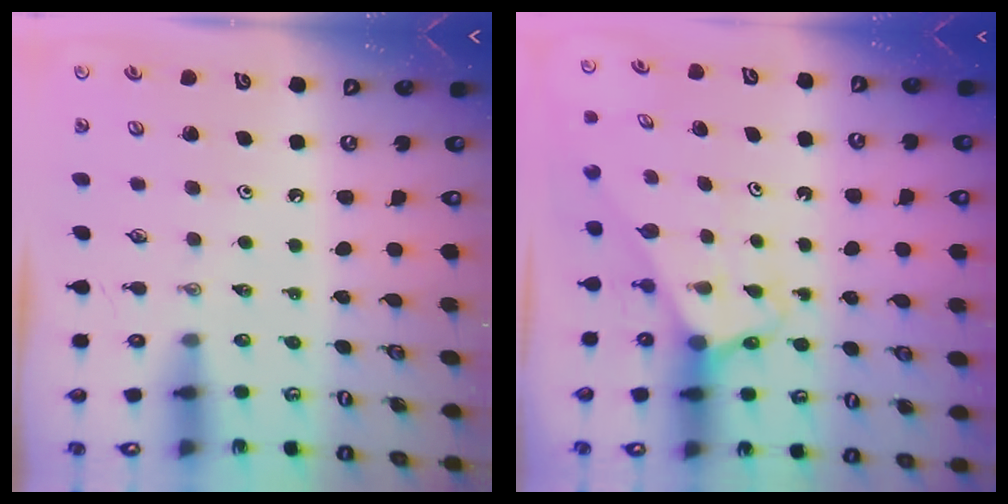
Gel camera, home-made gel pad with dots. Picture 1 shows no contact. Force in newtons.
{"total": 2.7, "press": 2.7, "slide": 0.1}